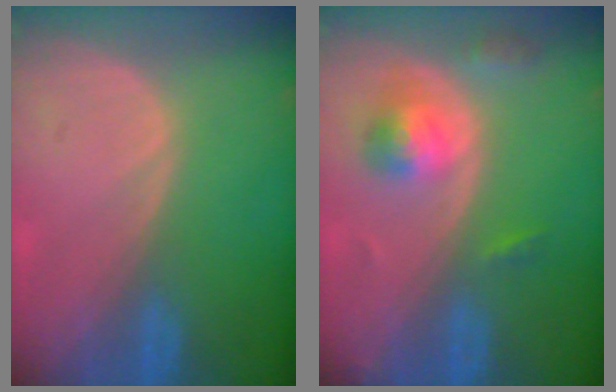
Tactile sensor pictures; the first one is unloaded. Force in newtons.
{"total": 5.3, "press": 4.9, "slide": 2.2}